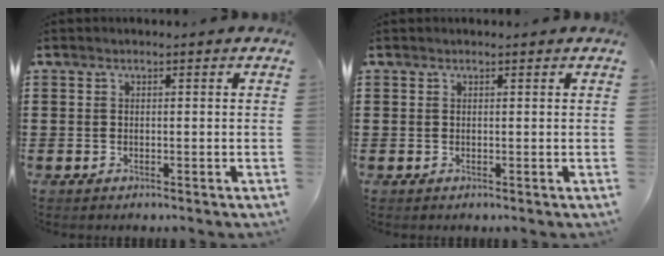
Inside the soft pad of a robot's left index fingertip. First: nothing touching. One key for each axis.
{"total": 0.0}